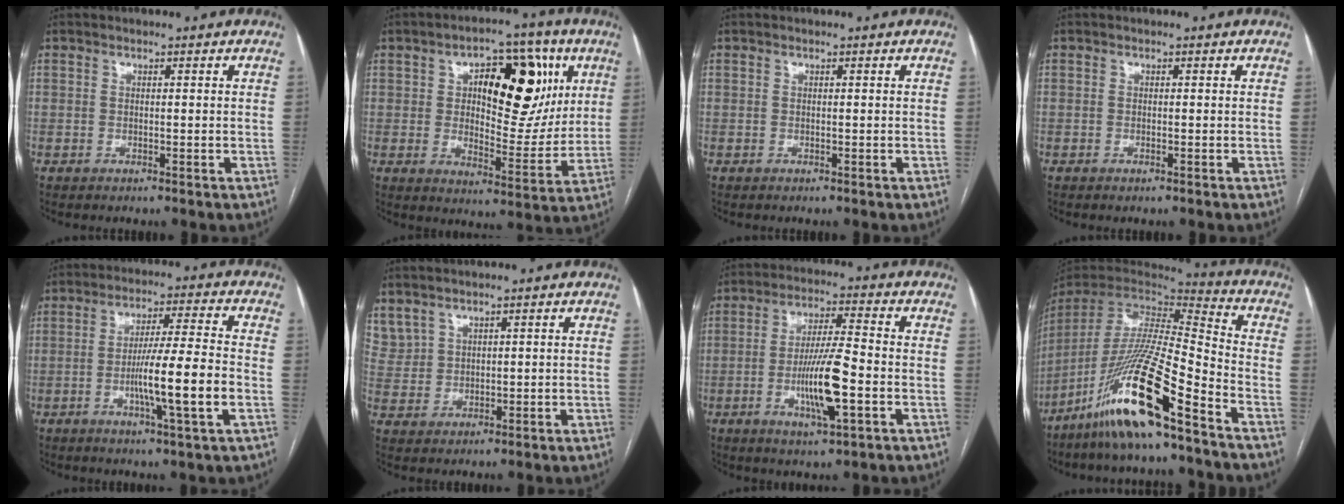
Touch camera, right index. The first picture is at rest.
{"total": 17.0, "force": [5.3, 7.6, 14.3], "torque": [-0.192, 0.024, 0.084]}
{"total": 0.0}
{"total": 0.0}
{"total": 12.1, "force": [-3.0, -0.6, 11.7], "torque": [-0.203, -0.004, -0.057]}
{"total": 5.4, "force": [4.0, 3.4, 1.3], "torque": [-0.036, 0.013, 0.096]}
{"total": 10.5, "force": [-2.9, 1.2, 10.0], "torque": [-0.187, -0.006, -0.052]}
{"total": 20.8, "force": [-13.3, 0.9, 15.9], "torque": [-0.352, -0.045, -0.257]}